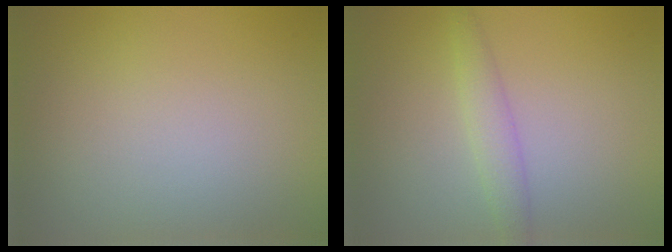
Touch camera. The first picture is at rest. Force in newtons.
{"total": 2.0, "press": 2.0, "slide": 0.0}